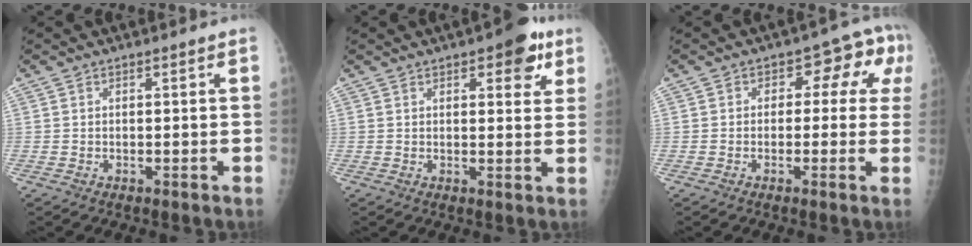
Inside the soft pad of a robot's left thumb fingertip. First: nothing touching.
{"total": 6.8, "force": [3.5, 3.0, 5.0], "torque": [-0.036, -0.010, 0.035]}
{"total": 7.9, "force": [1.0, 5.2, 5.8], "torque": [-0.023, 0.030, 0.001]}